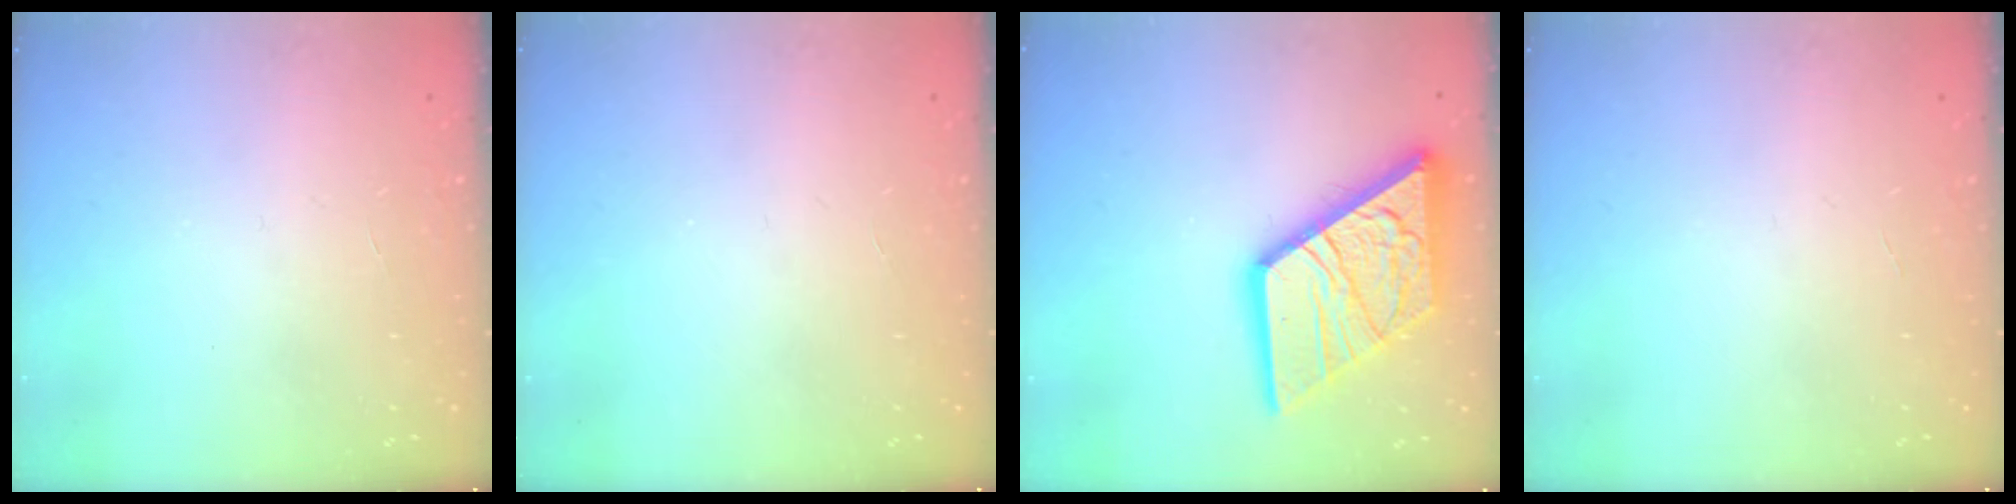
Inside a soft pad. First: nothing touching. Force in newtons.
{"total": 0.0}
{"total": 22.4, "press": 22.2, "slide": 2.6}
{"total": 0.0}